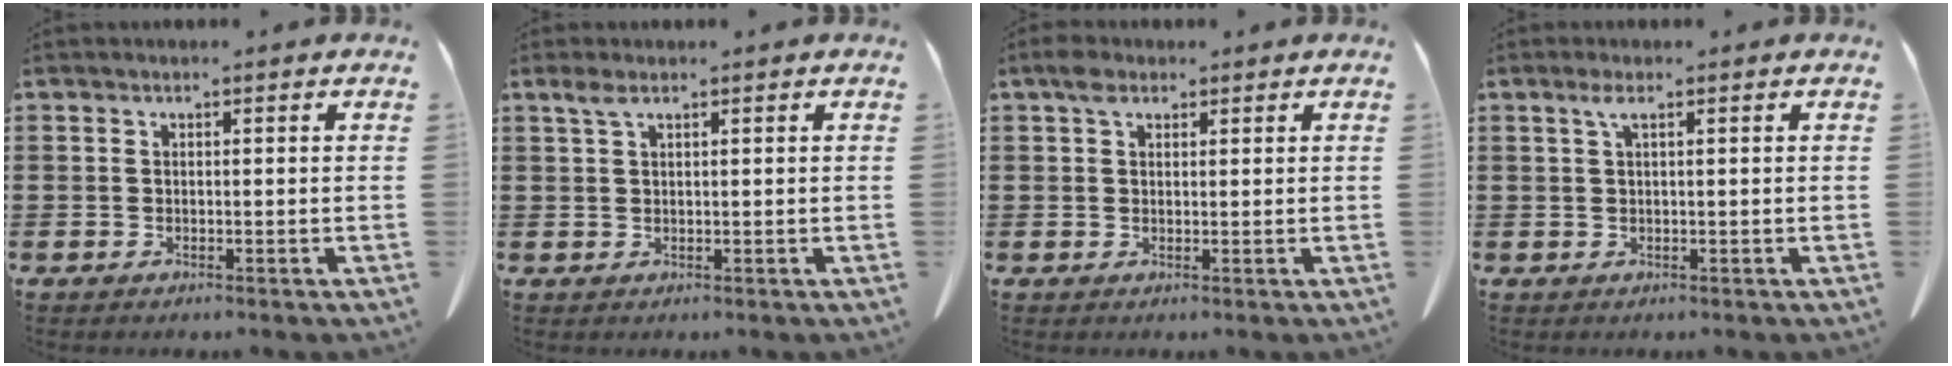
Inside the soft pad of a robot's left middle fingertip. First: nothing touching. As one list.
[{"total": 1.9, "force": [1.0, 0.6, 1.5], "torque": [-0.034, 0.002, 0.017]}, {"total": 2.6, "force": [1.5, 1.5, 1.5], "torque": [-0.027, 0.004, 0.026]}, {"total": 1.8, "force": [0.6, 0.3, 1.6], "torque": [-0.034, 0.004, 0.010]}]